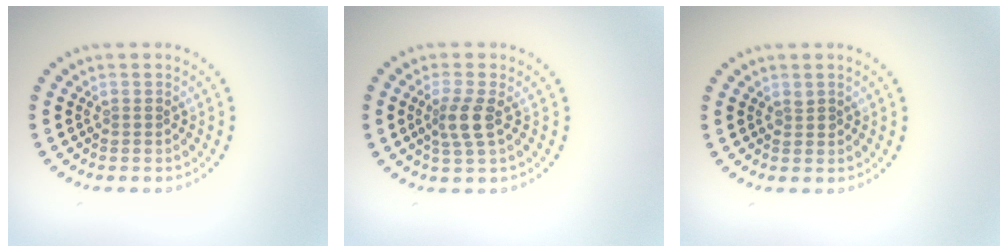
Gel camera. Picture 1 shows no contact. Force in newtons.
{"total": 2.3, "press": 2.0, "slide": 1.3}
{"total": 0.5, "press": 0.5, "slide": 0.2}